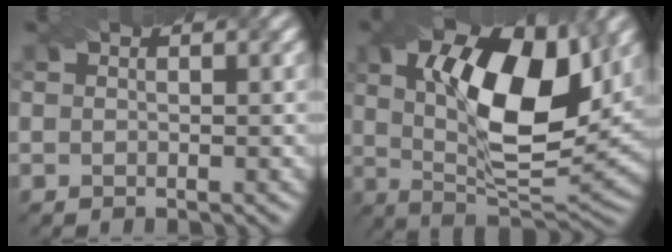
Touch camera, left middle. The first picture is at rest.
{"total": 13.0, "force": [3.3, 5.4, 11.3], "torque": [-0.182, 0.003, 0.054]}